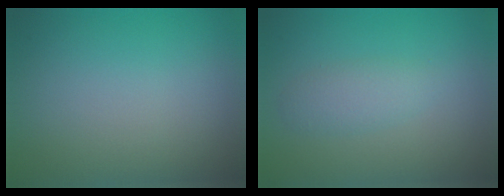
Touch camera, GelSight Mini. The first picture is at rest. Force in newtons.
{"total": 1.8, "press": 1.8, "slide": 0.0}